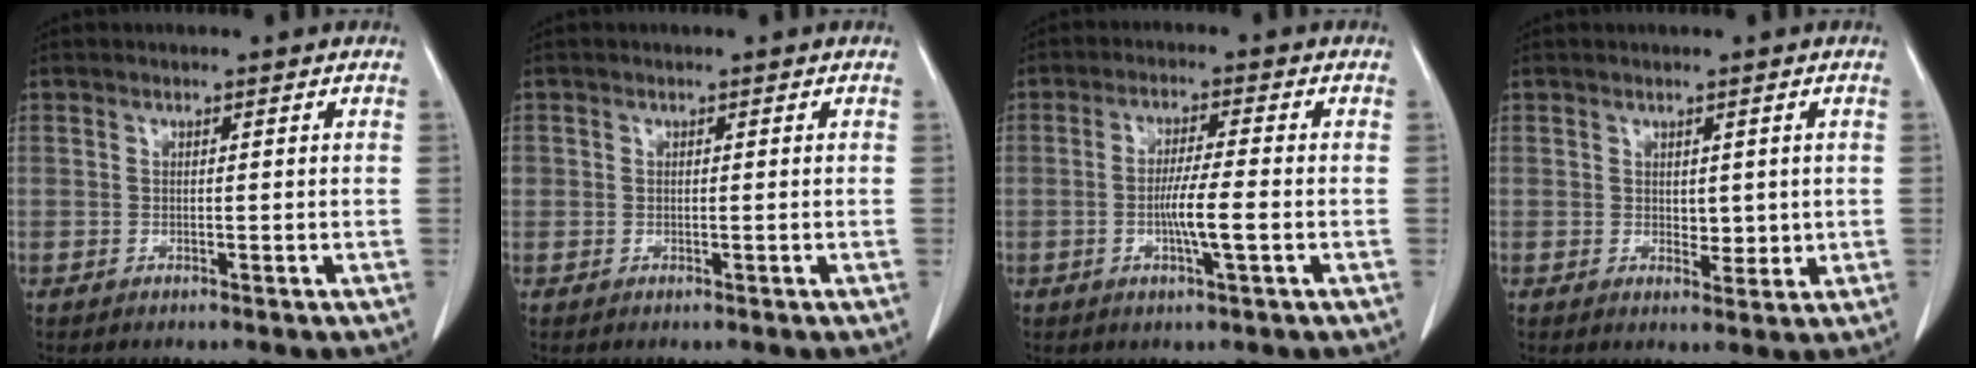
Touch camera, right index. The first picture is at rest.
{"total": 0.7, "force": [0.2, 0.6, 0.1], "torque": [0.008, 0.008, 0.004]}
{"total": 5.4, "force": [-1.2, -0.1, 5.3], "torque": [-0.095, -0.005, -0.021]}
{"total": 2.5, "force": [0.6, 1.6, 1.8], "torque": [-0.018, -0.005, 0.016]}